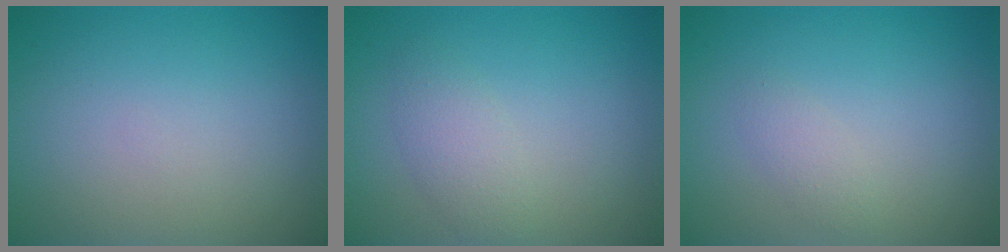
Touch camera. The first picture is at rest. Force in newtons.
{"total": 2.1, "press": 2.1, "slide": 0.1}
{"total": 1.1, "press": 1.1, "slide": 0.0}